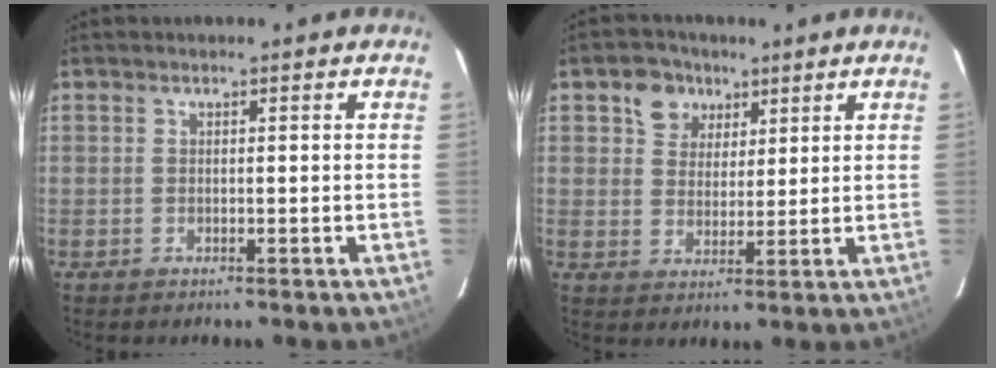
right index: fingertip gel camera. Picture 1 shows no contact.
{"total": 6.5, "force": [3.3, 5.3, 1.7], "torque": [-0.027, 0.014, 0.057]}